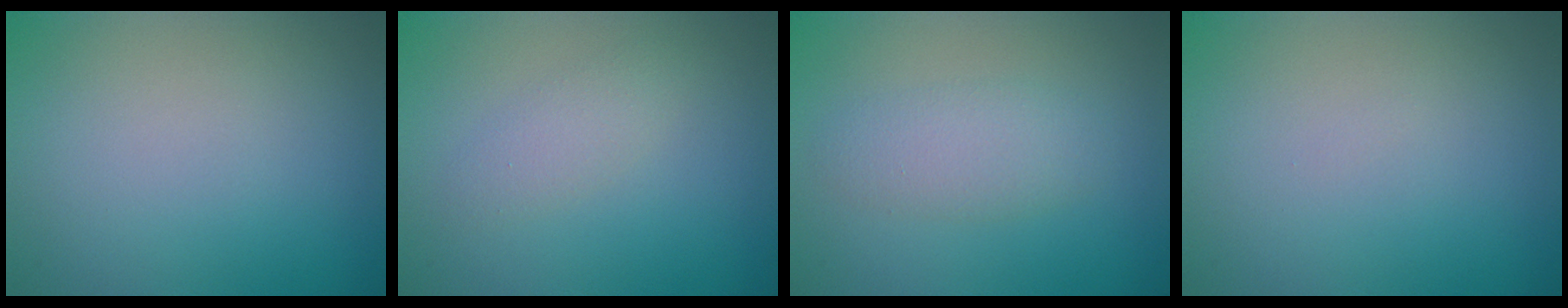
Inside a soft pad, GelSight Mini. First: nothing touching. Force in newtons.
{"total": 1.6, "press": 1.6, "slide": 0.1}
{"total": 2.7, "press": 2.7, "slide": 0.1}
{"total": 0.0}